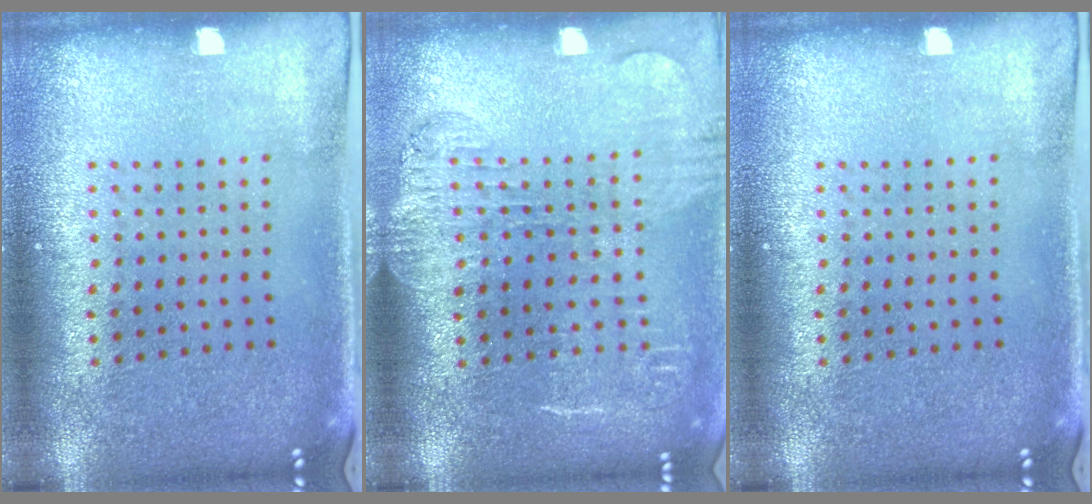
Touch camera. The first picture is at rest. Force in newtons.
{"total": 1.8, "press": 1.5, "slide": 1.0}
{"total": 0.0}